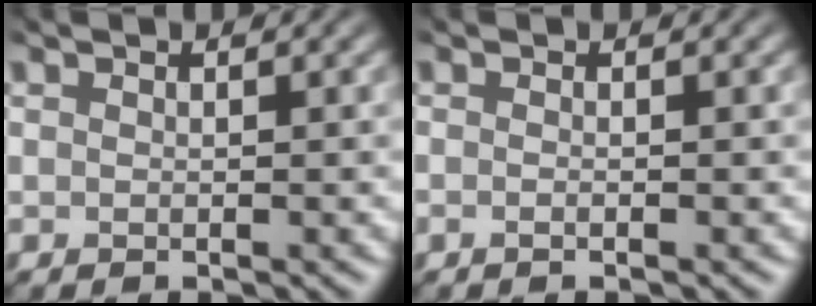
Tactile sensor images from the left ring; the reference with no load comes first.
{"total": 1.4, "force": [0.0, 0.6, 1.3], "torque": [-0.010, -0.003, -0.021]}